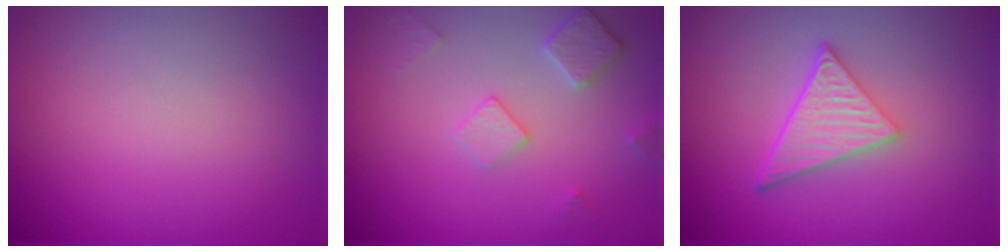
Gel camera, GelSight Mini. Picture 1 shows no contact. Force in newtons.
{"total": 2.9, "press": 2.9, "slide": 0.4}
{"total": 4.7, "press": 3.4, "slide": 3.3}